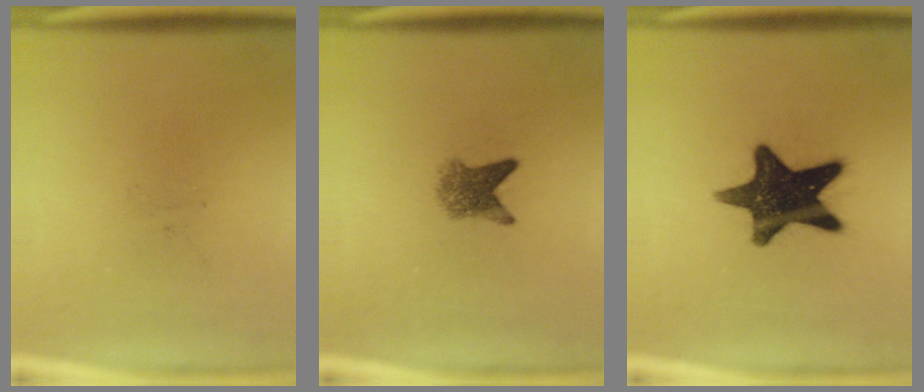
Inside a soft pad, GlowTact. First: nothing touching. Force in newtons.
{"total": 3.3}
{"total": 14.9}